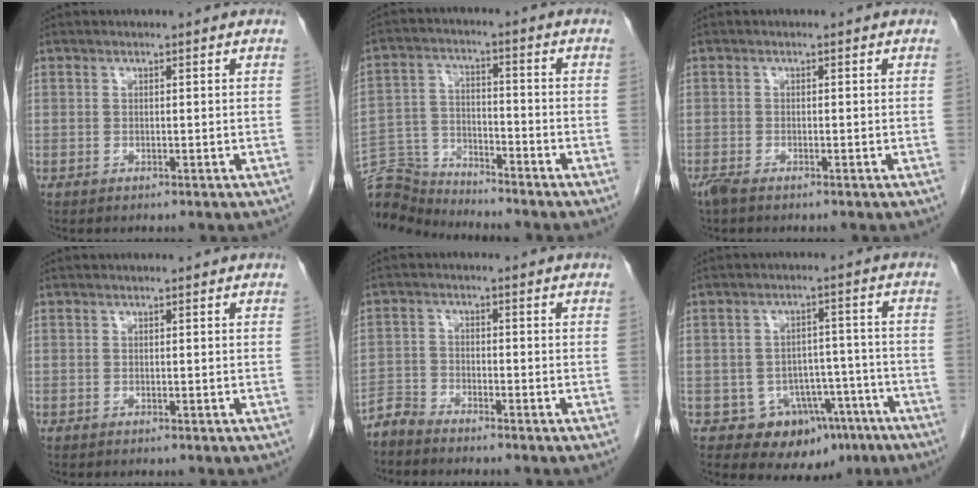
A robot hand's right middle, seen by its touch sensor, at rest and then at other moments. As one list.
[{"total": 9.9, "force": [-9.9, 0.5, 0.3], "torque": [-0.011, 0.010, -0.188]}, {"total": 1.8, "force": [-1.4, 0.3, 1.1], "torque": [-0.029, -0.008, -0.028]}, {"total": 0.0}, {"total": 2.9, "force": [-2.9, 0.3, -0.1], "torque": [0.006, -0.010, -0.060]}, {"total": 9.9, "force": [-5.6, 7.4, 3.4], "torque": [-0.022, 0.032, -0.068]}]